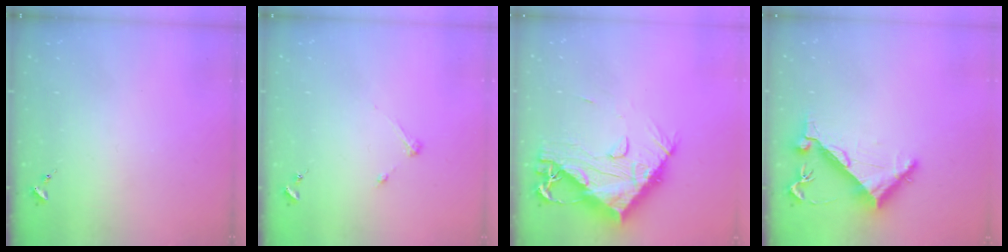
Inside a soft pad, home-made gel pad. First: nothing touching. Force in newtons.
{"total": 3.2, "press": 3.2, "slide": 0.4}
{"total": 18.4, "press": 18.3, "slide": 1.6}
{"total": 6.7, "press": 6.6, "slide": 0.7}